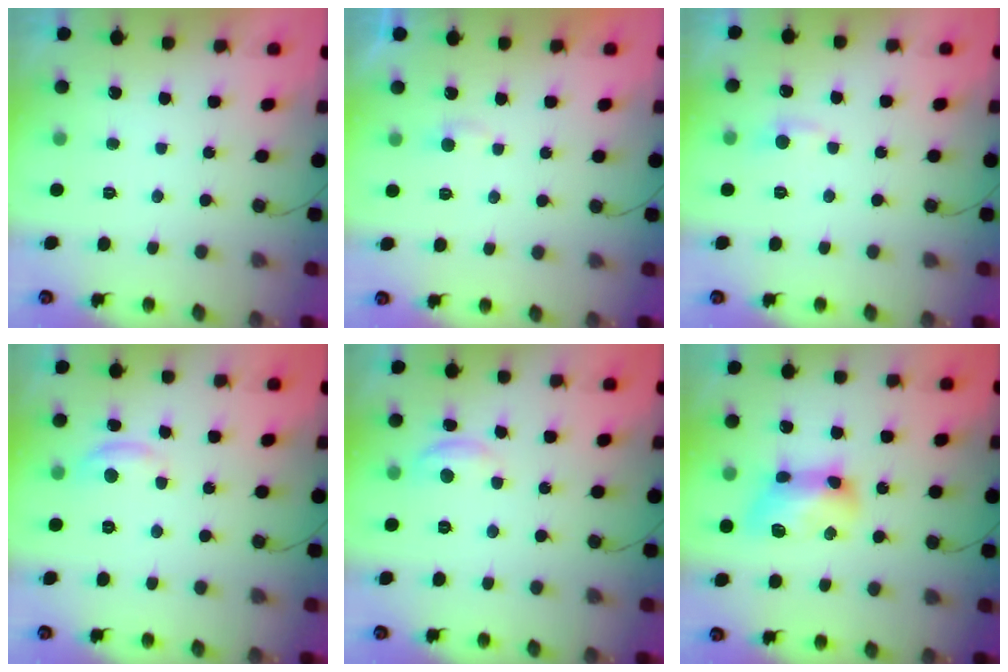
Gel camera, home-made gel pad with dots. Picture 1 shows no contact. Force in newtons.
{"total": 2.8, "press": 2.8, "slide": 0.3}
{"total": 3.8, "press": 3.8, "slide": 0.4}
{"total": 5.8, "press": 5.8, "slide": 0.3}
{"total": 5.0, "press": 4.9, "slide": 0.2}
{"total": 12.1, "press": 12.1, "slide": 0.6}